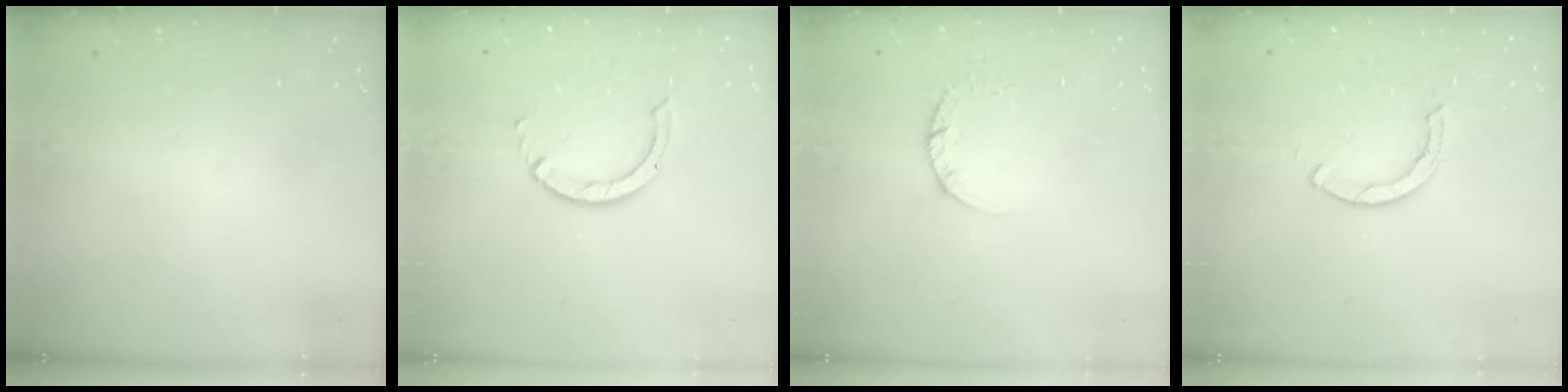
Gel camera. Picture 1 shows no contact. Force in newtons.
{"total": 3.6, "press": 3.6, "slide": 0.6}
{"total": 2.4, "press": 2.4, "slide": 0.3}
{"total": 2.3, "press": 2.3, "slide": 0.1}